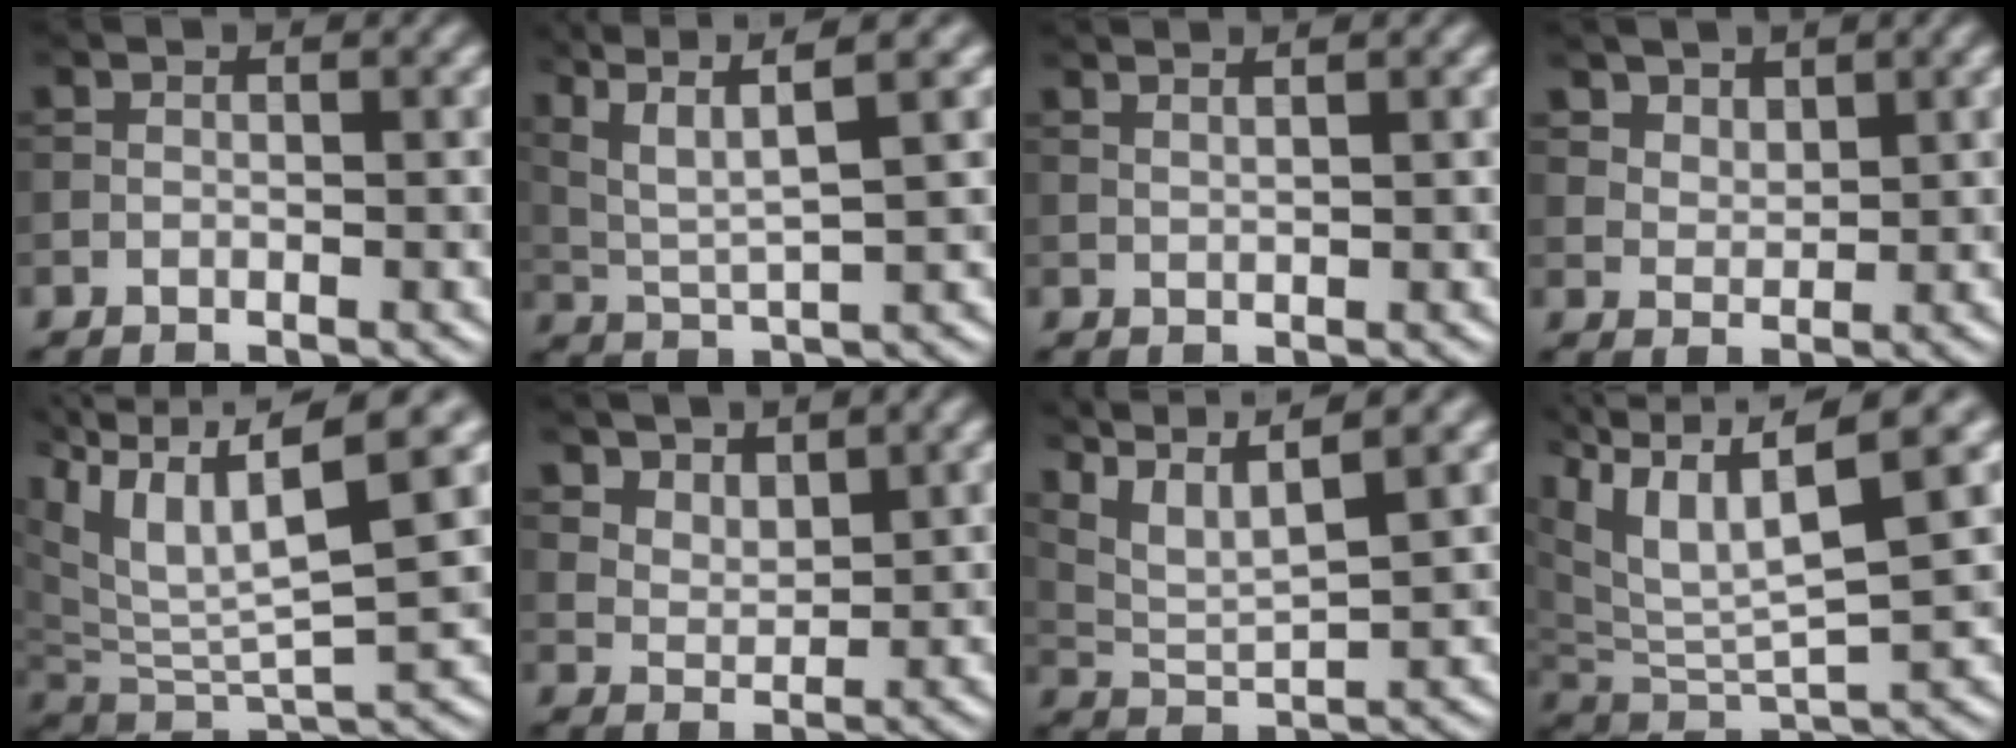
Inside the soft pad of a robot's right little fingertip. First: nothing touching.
{"total": 7.5, "force": [4.7, 1.6, 5.6], "torque": [-0.110, 0.021, 0.074]}
{"total": 2.1, "force": [1.6, 0.7, 1.3], "torque": [-0.008, 0.000, 0.010]}
{"total": 2.9, "force": [2.3, 1.6, 0.9], "torque": [-0.027, -0.017, 0.061]}
{"total": 10.2, "force": [4.5, 3.3, 8.5], "torque": [-0.172, 0.009, 0.083]}
{"total": 3.6, "force": [2.9, 1.7, 1.4], "torque": [-0.039, -0.011, 0.066]}
{"total": 7.3, "force": [5.4, 1.6, 4.7], "torque": [-0.100, 0.017, 0.090]}
{"total": 9.1, "force": [4.4, 2.8, 7.4], "torque": [-0.153, 0.009, 0.082]}